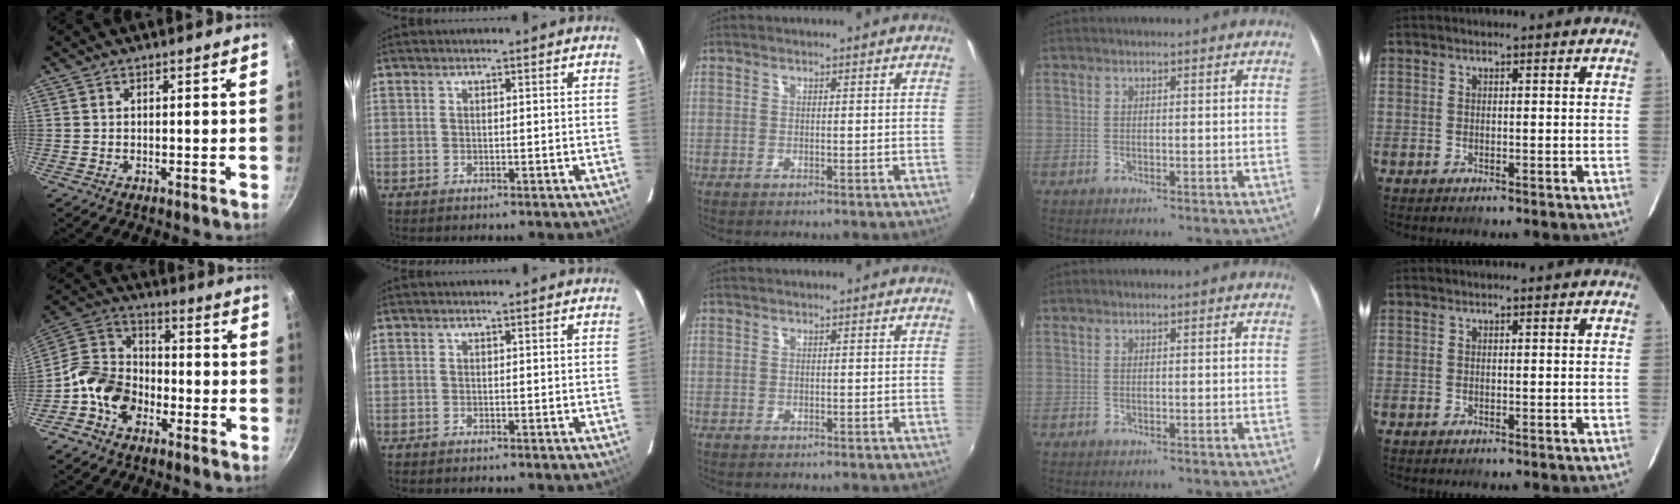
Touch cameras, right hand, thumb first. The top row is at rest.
{"thumb": {"total": 12.1, "force": [-5.0, 8.8, 6.5], "torque": [-0.092, 0.050, -0.115]}}